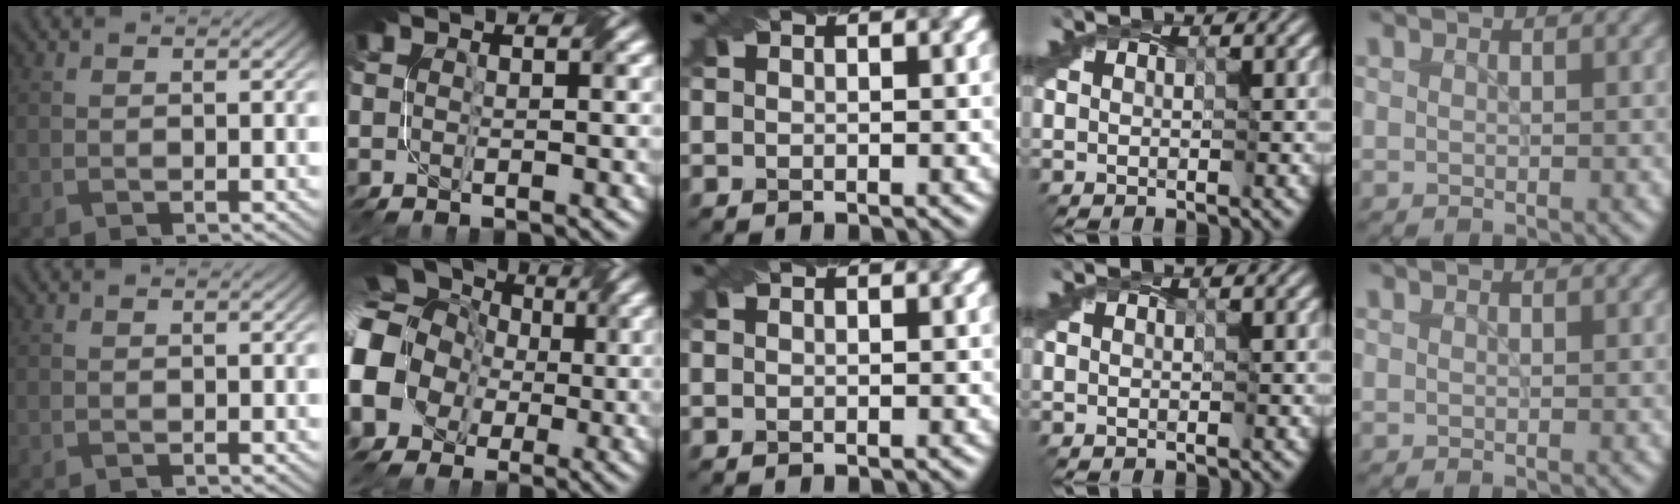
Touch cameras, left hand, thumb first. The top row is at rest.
{"index": {"total": 16.2, "force": [0.1, 14.3, 7.5], "torque": [-0.207, 0.003, -0.048]}}